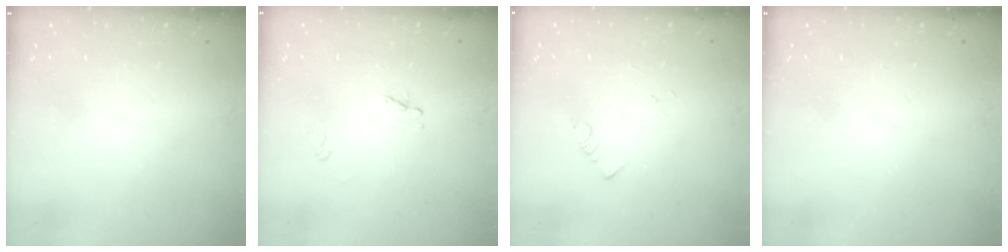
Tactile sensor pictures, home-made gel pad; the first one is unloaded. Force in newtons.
{"total": 2.3, "press": 2.3, "slide": 0.3}
{"total": 1.9, "press": 1.9, "slide": 0.2}
{"total": 0.0}